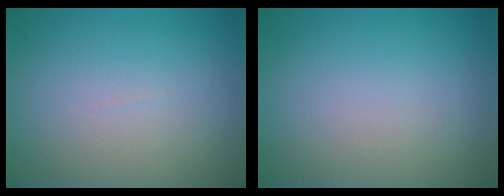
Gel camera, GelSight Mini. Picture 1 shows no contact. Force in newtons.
{"total": 0.0}